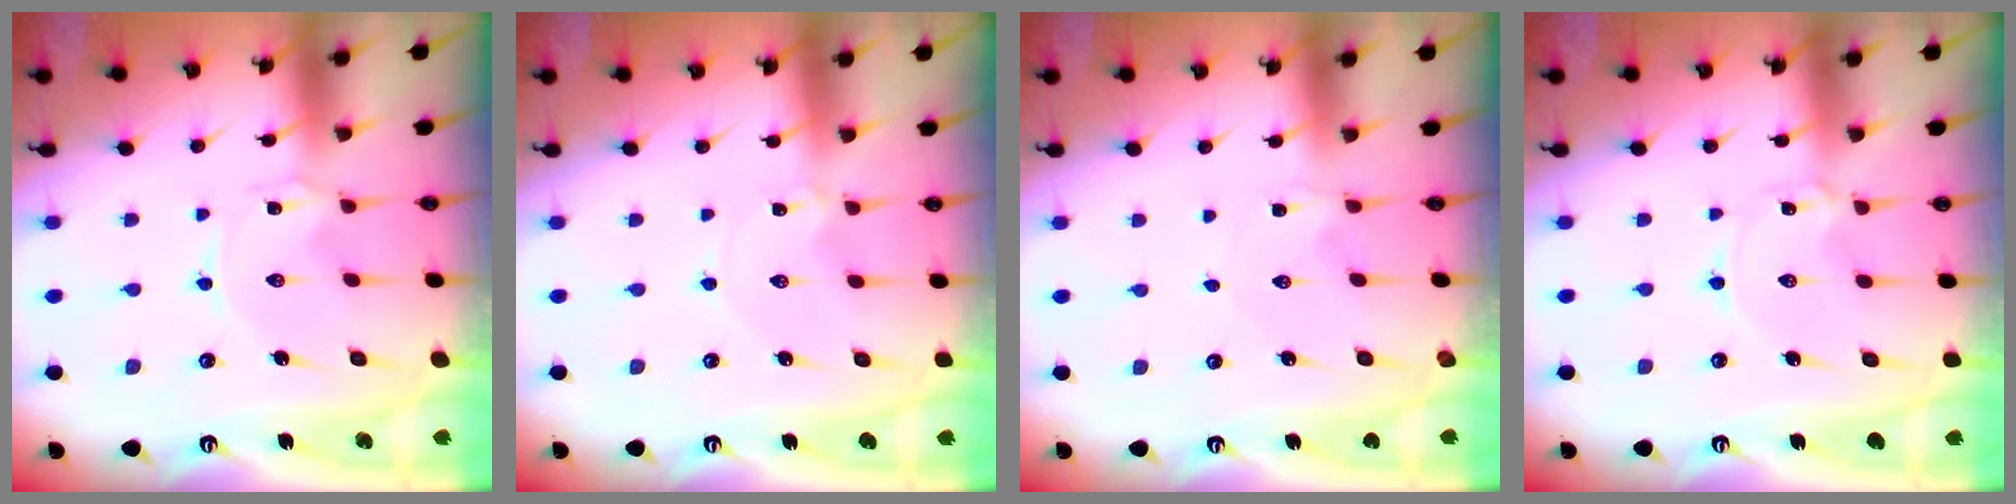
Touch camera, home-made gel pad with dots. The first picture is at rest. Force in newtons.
{"total": 0.0}
{"total": 1.8, "press": 1.7, "slide": 0.4}
{"total": 0.9, "press": 0.9, "slide": 0.1}